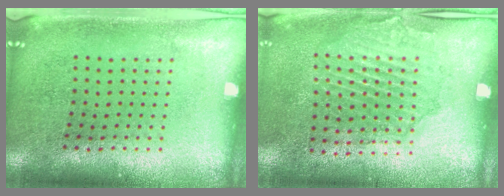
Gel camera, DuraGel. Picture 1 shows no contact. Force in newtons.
{"total": 1.6, "press": 1.4, "slide": 0.7}